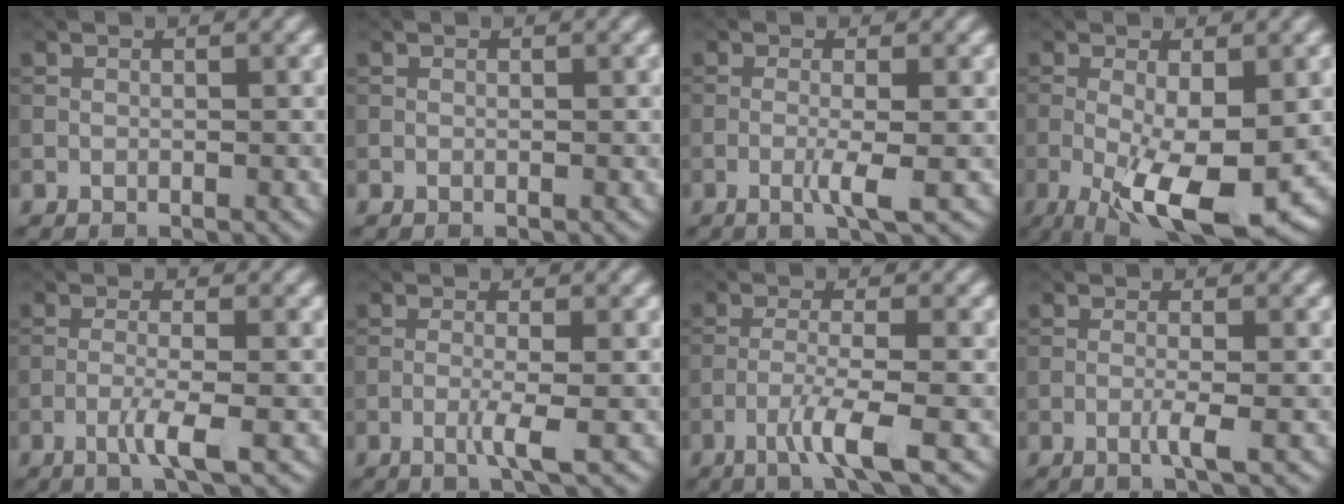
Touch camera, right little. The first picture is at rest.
{"total": 0.0}
{"total": 2.5, "force": [-0.8, 0.2, 2.4], "torque": [-0.046, 0.000, -0.020]}
{"total": 10.2, "force": [-3.0, 3.0, 9.2], "torque": [-0.167, -0.019, -0.045]}
{"total": 2.9, "force": [-1.3, 0.2, 2.5], "torque": [-0.049, 0.007, -0.033]}
{"total": 2.4, "force": [-0.8, 0.2, 2.3], "torque": [-0.043, 0.002, -0.023]}
{"total": 3.9, "force": [-2.0, 0.2, 3.3], "torque": [-0.062, 0.008, -0.050]}
{"total": 1.8, "force": [-0.6, 0.2, 1.7], "torque": [-0.032, 0.002, -0.017]}